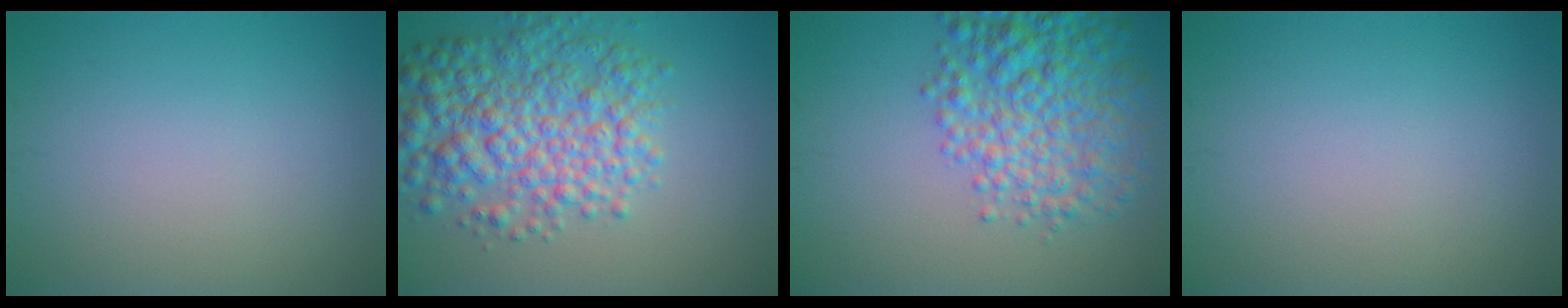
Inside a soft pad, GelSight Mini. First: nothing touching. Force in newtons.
{"total": 7.7, "press": 7.7, "slide": 0.1}
{"total": 7.0, "press": 7.0, "slide": 0.2}
{"total": 0.0}